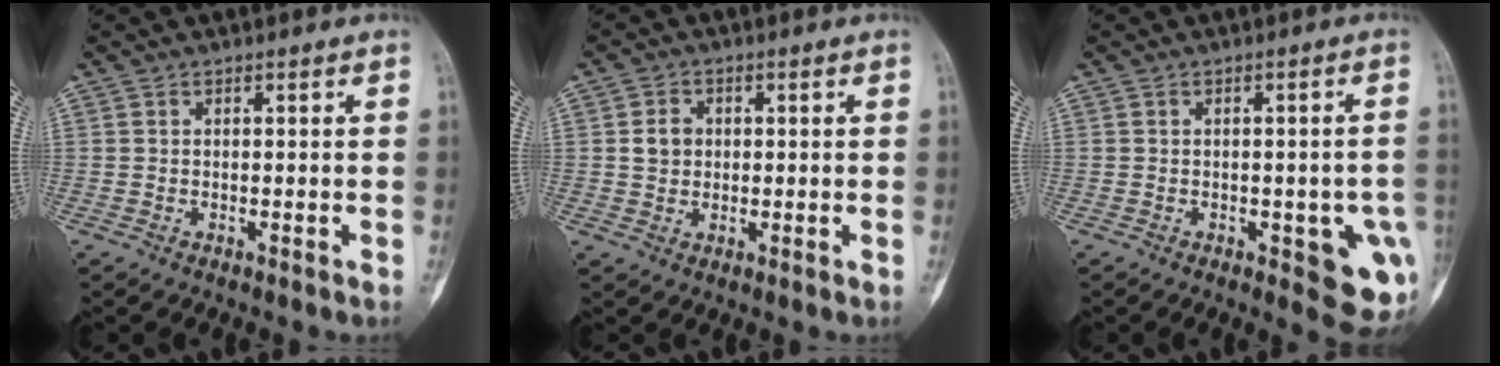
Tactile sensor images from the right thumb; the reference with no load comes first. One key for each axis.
{"total": 3.7, "fx": 0.5, "fy": 3.2, "fz": 1.8, "tx": -0.018, "ty": 0.004, "tz": 0.008}
{"total": 10.6, "fx": -3.0, "fy": 4.2, "fz": 9.3, "tx": -0.078, "ty": 0.001, "tz": -0.027}